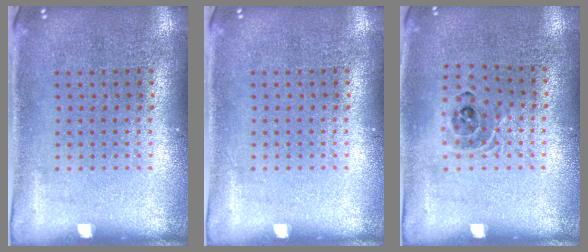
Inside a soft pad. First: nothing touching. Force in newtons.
{"total": 0.0}
{"total": 0.9, "press": 0.9, "slide": 0.2}